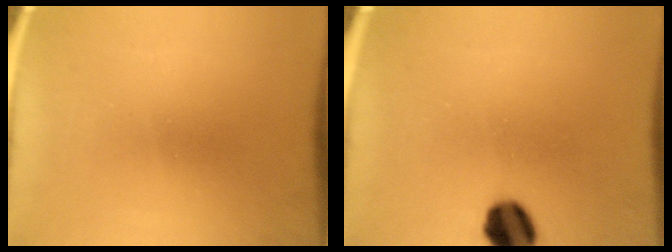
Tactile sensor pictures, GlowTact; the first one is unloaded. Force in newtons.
{"total": 8.1}